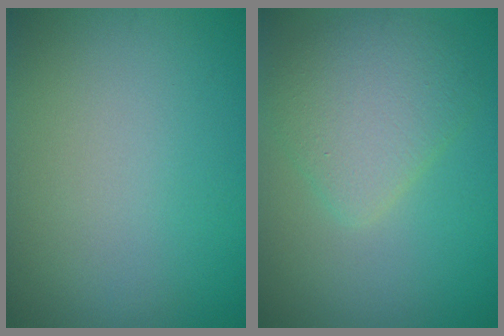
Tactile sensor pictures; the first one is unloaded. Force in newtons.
{"total": 4.1, "press": 4.1, "slide": 0.2}